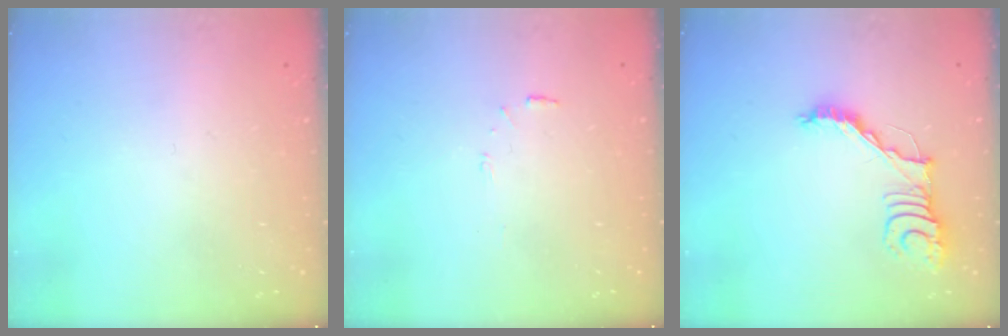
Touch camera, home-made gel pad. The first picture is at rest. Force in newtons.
{"total": 5.5, "press": 5.5, "slide": 0.4}
{"total": 12.2, "press": 12.2, "slide": 1.0}